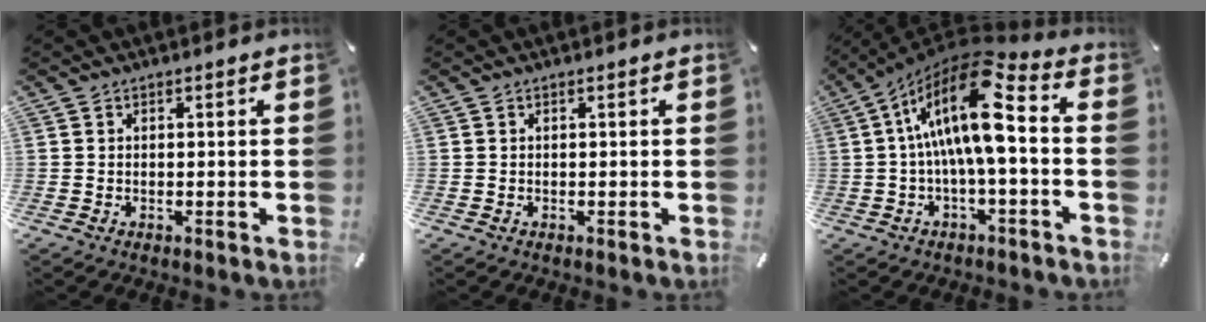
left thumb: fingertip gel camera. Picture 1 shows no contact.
{"total": 0.0}
{"total": 18.2, "force": [1.7, 6.7, 16.8], "torque": [-0.321, -0.010, 0.021]}